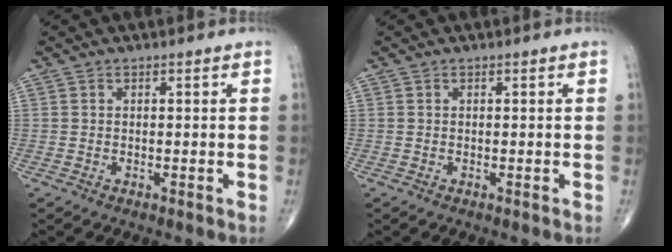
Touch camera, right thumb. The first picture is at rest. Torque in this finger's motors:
{"motor_torque": [0.00, 0.00, 0.00, 0.00, 0.00]}